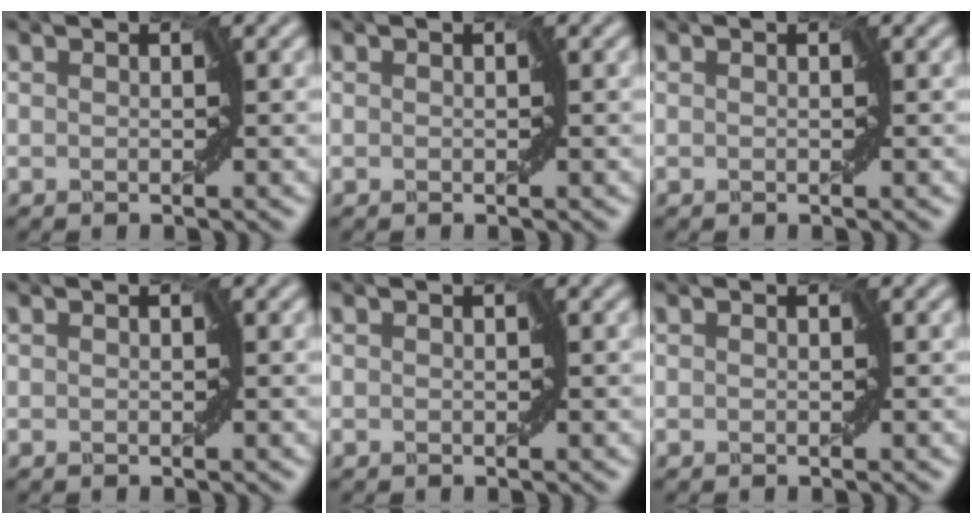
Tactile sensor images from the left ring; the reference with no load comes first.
{"total": 0.0}
{"total": 0.0}
{"total": 0.0}
{"total": 0.0}
{"total": 0.0}